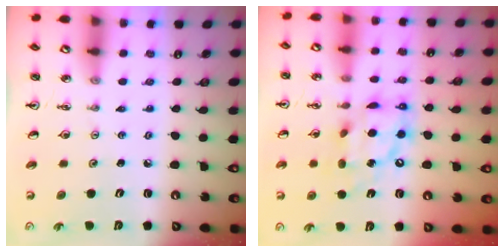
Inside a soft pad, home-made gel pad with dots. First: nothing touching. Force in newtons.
{"total": 12.7, "press": 12.6, "slide": 1.0}